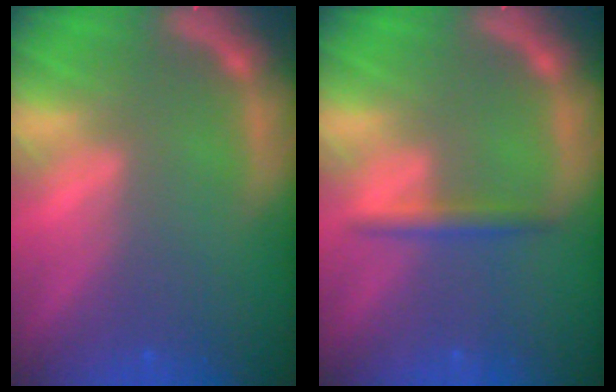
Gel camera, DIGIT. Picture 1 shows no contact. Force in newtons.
{"total": 1.9}